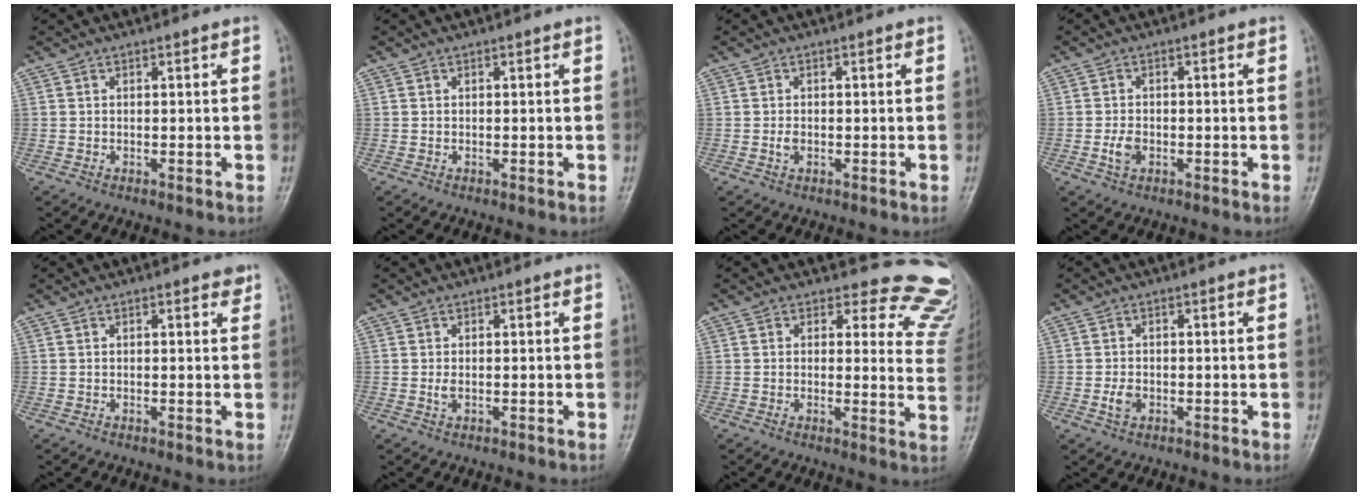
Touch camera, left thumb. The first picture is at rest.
{"total": 0.0}
{"total": 1.5, "force": [-0.2, 1.0, 1.1], "torque": [-0.022, 0.003, -0.005]}
{"total": 2.9, "force": [-0.9, 2.0, 1.9], "torque": [-0.036, 0.007, -0.016]}
{"total": 1.6, "force": [0.9, 0.7, 1.1], "torque": [-0.012, -0.002, 0.008]}
{"total": 1.8, "force": [0.2, 0.9, 1.5], "torque": [-0.029, 0.002, 0.004]}
{"total": 13.2, "force": [12.1, 5.0, 1.5], "torque": [0.036, -0.112, 0.094]}
{"total": 2.6, "force": [-0.7, 1.8, 1.6], "torque": [-0.028, 0.004, -0.013]}